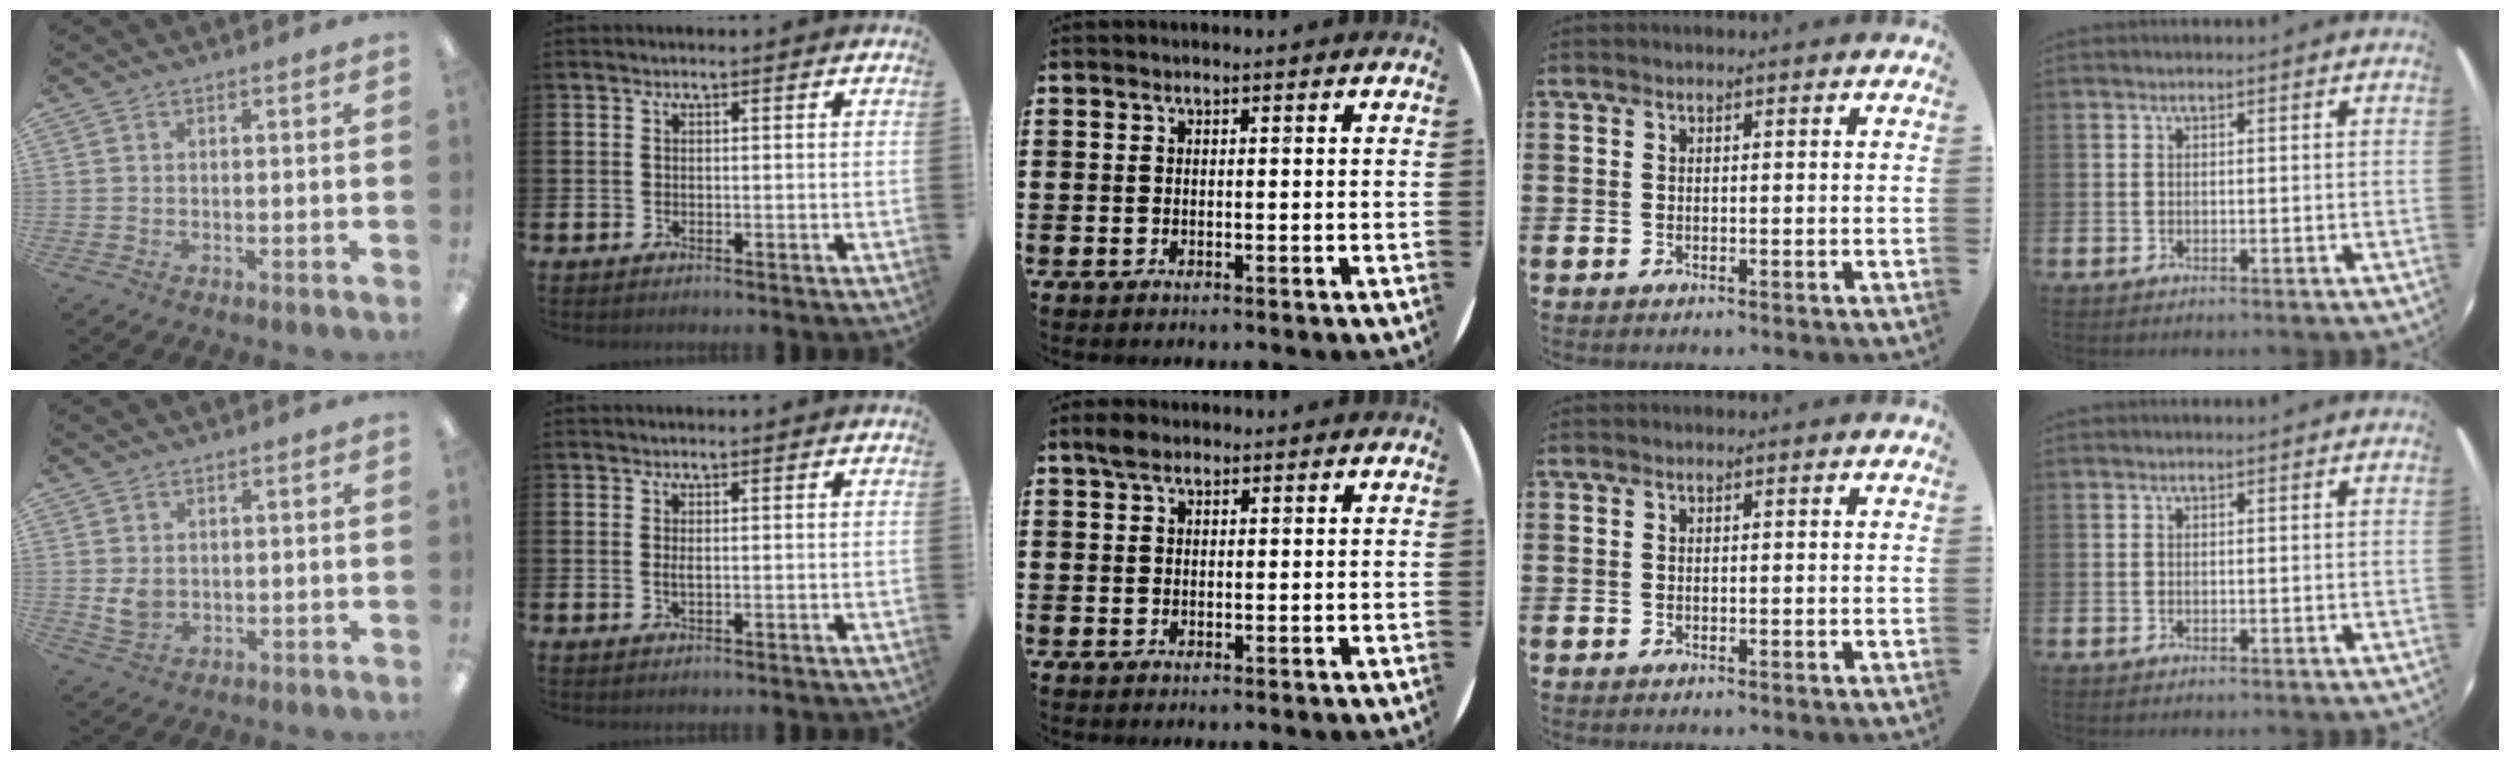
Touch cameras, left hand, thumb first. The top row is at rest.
{"thumb": {"total": 3.6, "force": [1.0, 2.8, 2.1], "torque": [-0.038, -0.009, 0.012]}, "index": {"total": 0.8, "force": [0.2, 0.2, 0.8], "torque": [-0.010, -0.001, 0.001]}, "middle": {"total": 1.9, "force": [1.4, 1.0, 0.7], "torque": [-0.008, 0.004, 0.025]}}